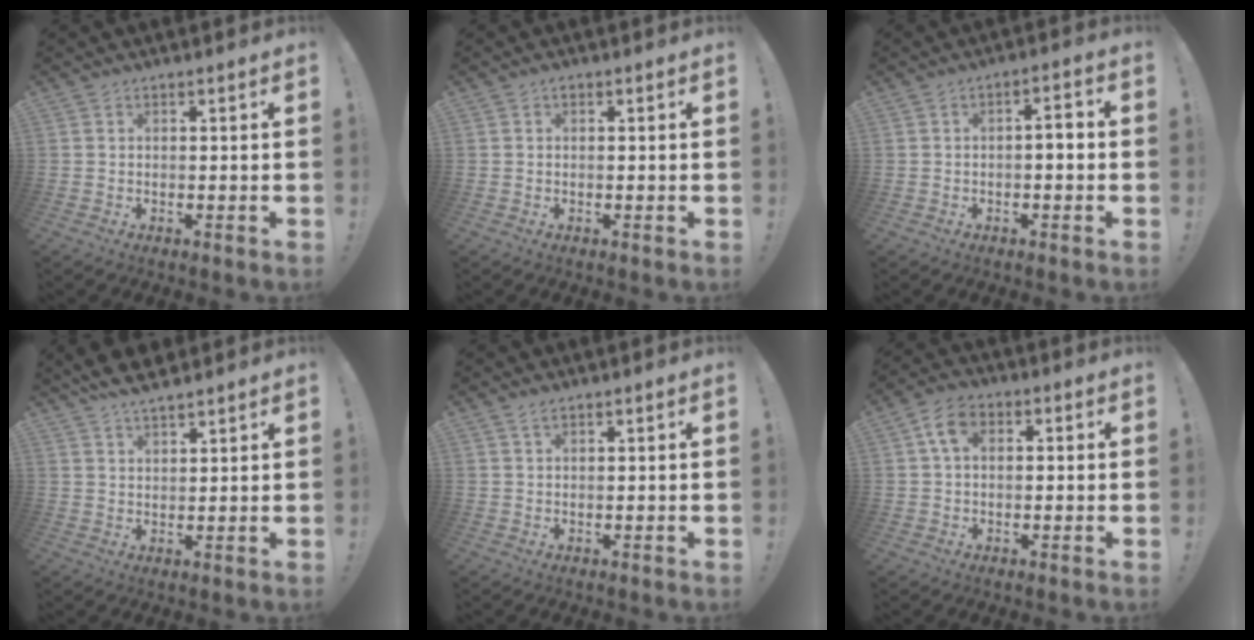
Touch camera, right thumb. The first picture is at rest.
{"total": 0.0}
{"total": 3.6, "force": [-0.9, 1.1, 3.3], "torque": [-0.051, 0.007, -0.020]}
{"total": 5.6, "force": [4.8, 1.5, 2.3], "torque": [-0.036, -0.024, 0.089]}
{"total": 1.7, "force": [1.2, 0.6, 1.0], "torque": [-0.020, -0.001, 0.023]}
{"total": 7.1, "force": [1.5, 5.1, 4.7], "torque": [-0.083, 0.013, 0.027]}